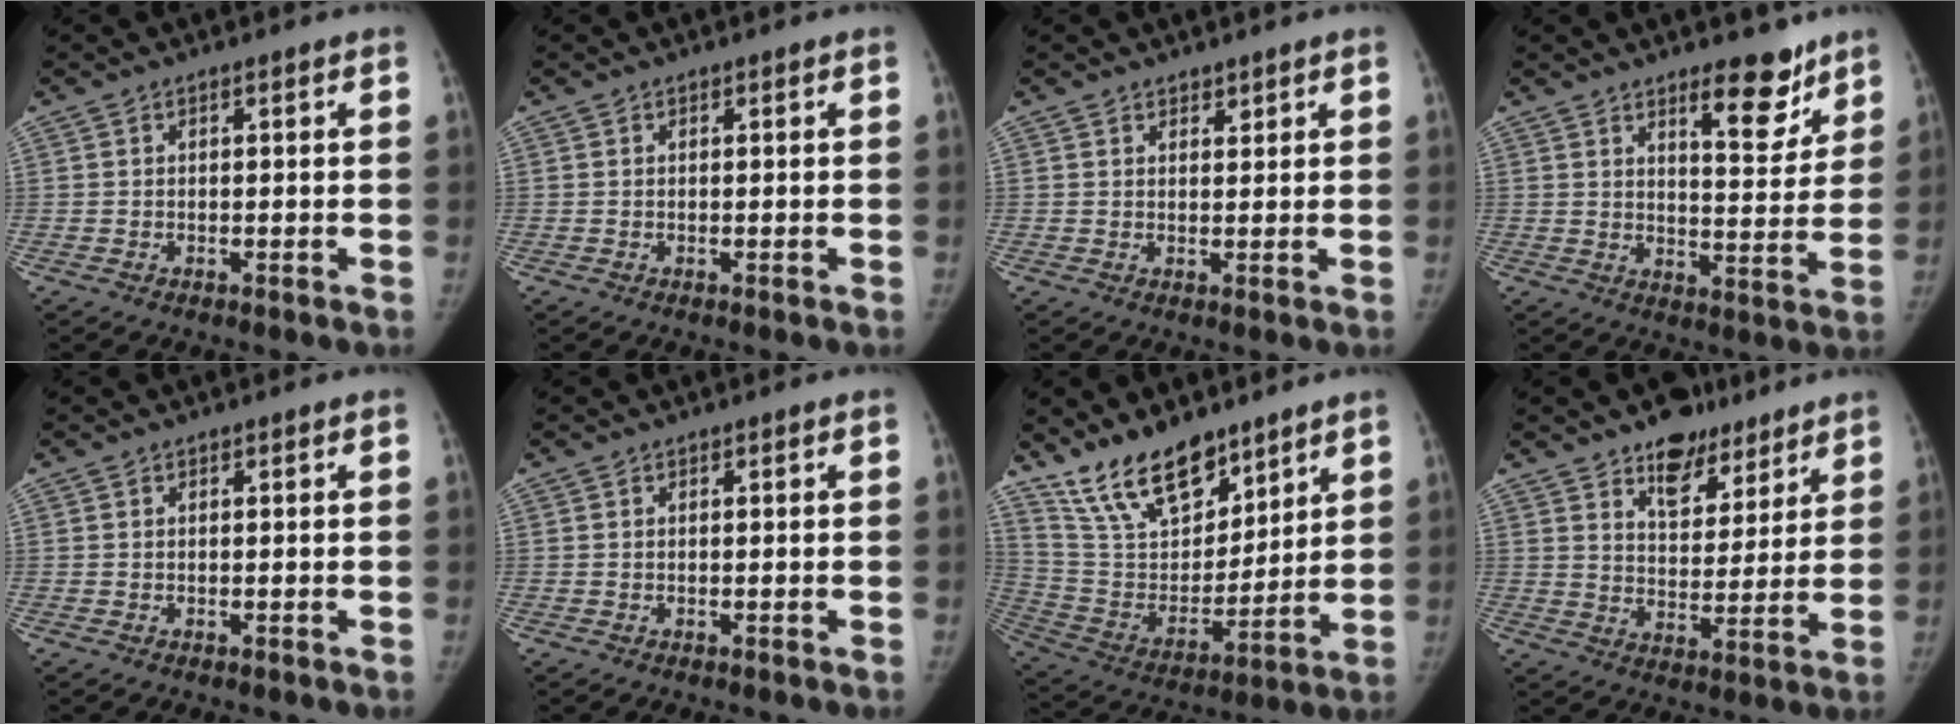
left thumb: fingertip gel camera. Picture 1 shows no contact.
{"total": 0.0}
{"total": 1.6, "force": [1.3, 0.9, 0.2], "torque": [0.015, -0.008, 0.017]}
{"total": 9.6, "force": [6.7, 3.4, 6.0], "torque": [-0.055, -0.050, 0.100]}
{"total": 0.0}
{"total": 0.0}
{"total": 17.2, "force": [12.7, 8.7, 7.8], "torque": [-0.087, -0.068, 0.236]}
{"total": 11.5, "force": [8.1, 6.3, 5.3], "torque": [-0.038, -0.049, 0.127]}